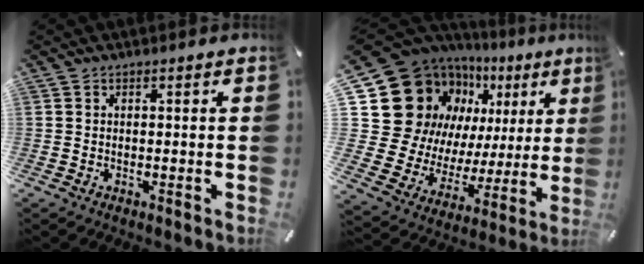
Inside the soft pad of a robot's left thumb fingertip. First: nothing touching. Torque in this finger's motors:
{"motor_torque": [0.93, 0.79, 1.21, -0.68, 0.27]}